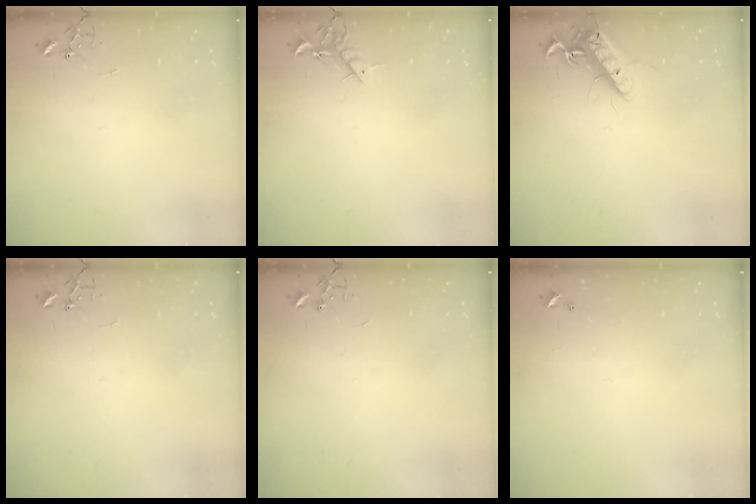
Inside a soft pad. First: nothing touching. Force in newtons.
{"total": 7.4, "press": 7.4, "slide": 0.9}
{"total": 14.2, "press": 14.2, "slide": 1.4}
{"total": 0.0}
{"total": 0.0}
{"total": 0.0}